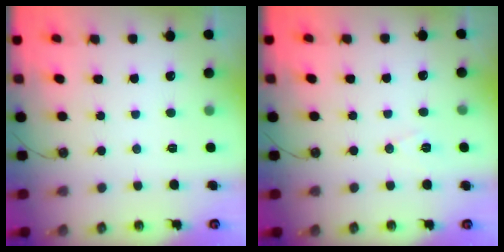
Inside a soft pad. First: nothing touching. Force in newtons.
{"total": 6.4, "press": 4.5, "slide": 4.5}